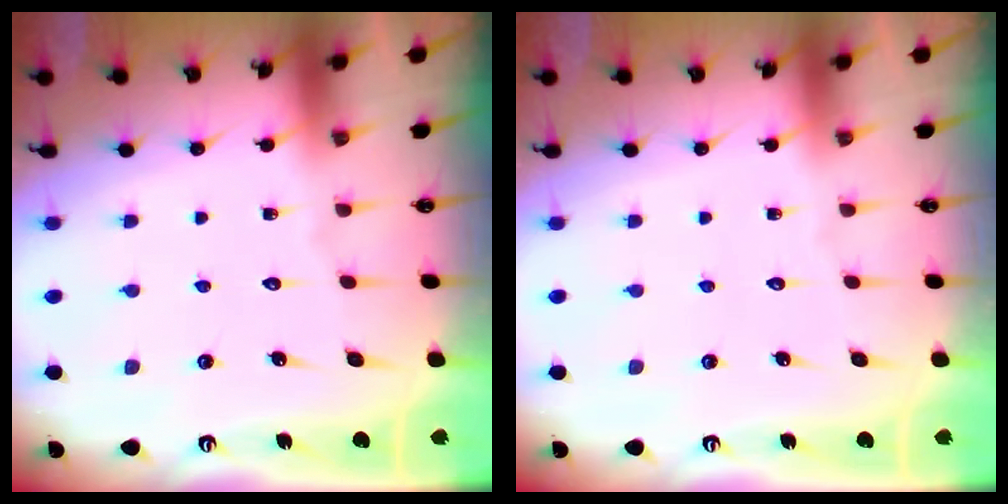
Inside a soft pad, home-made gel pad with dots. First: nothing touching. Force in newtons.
{"total": 0.0}